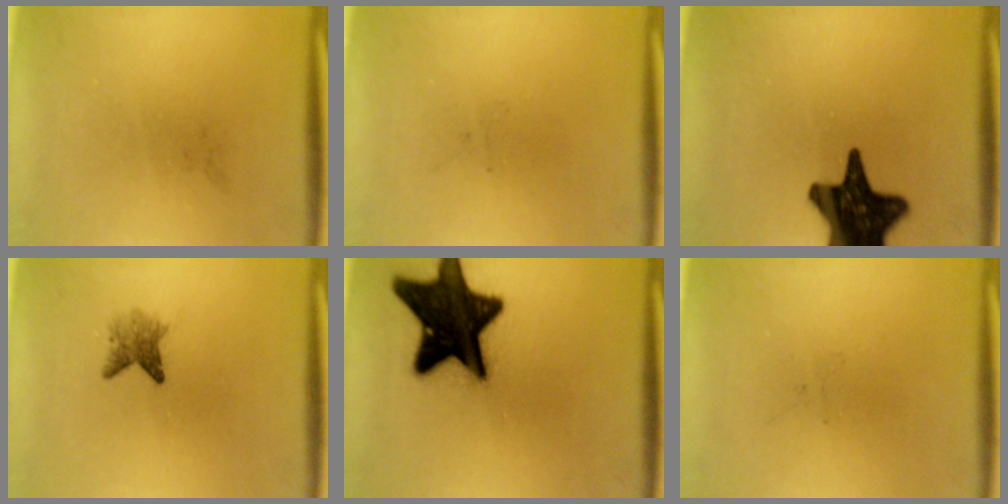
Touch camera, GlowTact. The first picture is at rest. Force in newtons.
{"total": 0.0}
{"total": 17.7}
{"total": 2.5}
{"total": 20.0}
{"total": 0.0}